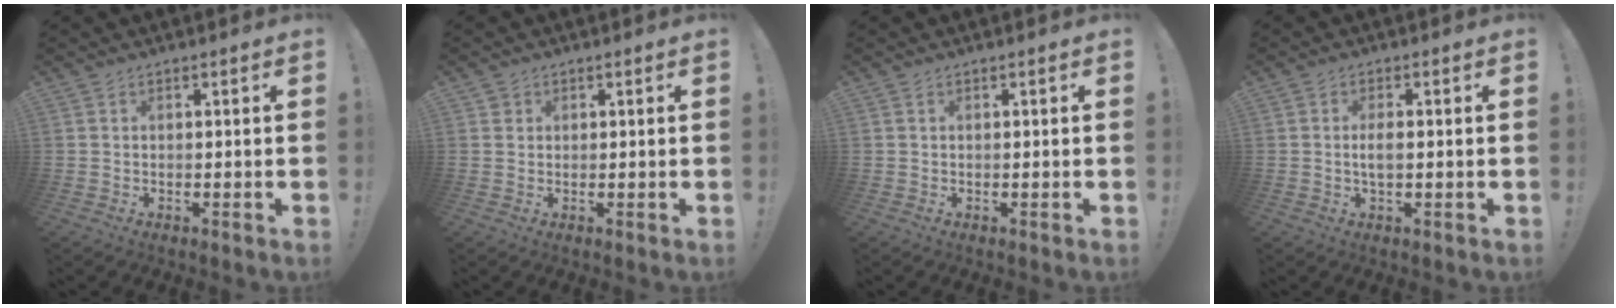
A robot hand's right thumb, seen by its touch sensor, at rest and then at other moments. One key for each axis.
{"total": 1.5, "fx": 0.8, "fy": 1.2, "fz": 0.2, "tx": -0.002, "ty": 0.001, "tz": 0.014}
{"total": 0.0}
{"total": 3.2, "fx": -0.4, "fy": 1.0, "fz": 3.0, "tx": -0.056, "ty": -0.001, "tz": -0.010}